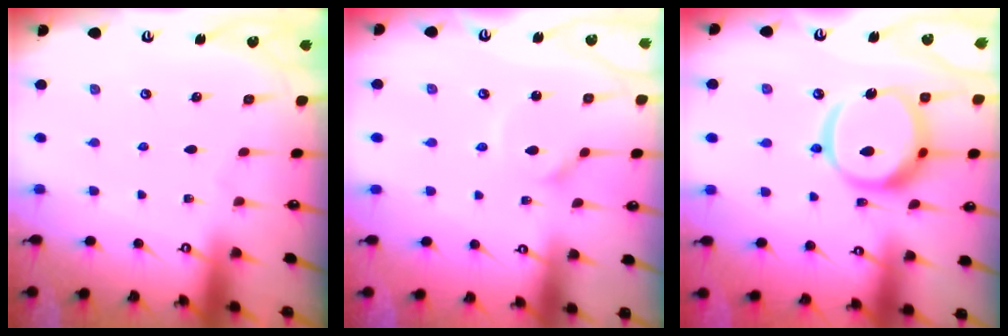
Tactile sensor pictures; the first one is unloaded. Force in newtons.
{"total": 2.1, "press": 2.1, "slide": 0.1}
{"total": 16.8, "press": 16.7, "slide": 2.0}